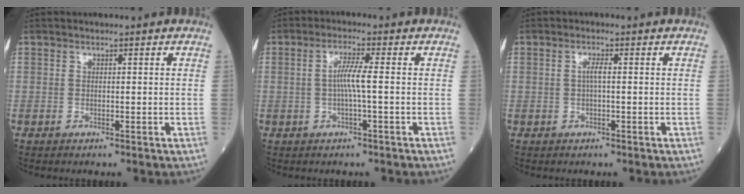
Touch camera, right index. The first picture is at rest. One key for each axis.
{"total": 3.7, "fx": -0.2, "fy": -0.3, "fz": 3.7, "tx": -0.075, "ty": 0.003, "tz": -0.003}
{"total": 1.5, "fx": 0.1, "fy": 0.1, "fz": 1.5, "tx": -0.033, "ty": 0.002, "tz": 0.001}